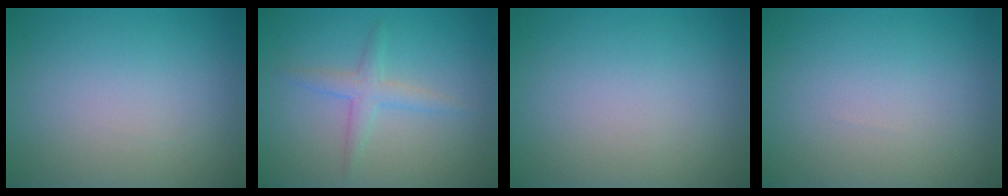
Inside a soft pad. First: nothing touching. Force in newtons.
{"total": 2.2, "press": 2.2, "slide": 0.1}
{"total": 0.0}
{"total": 0.0}